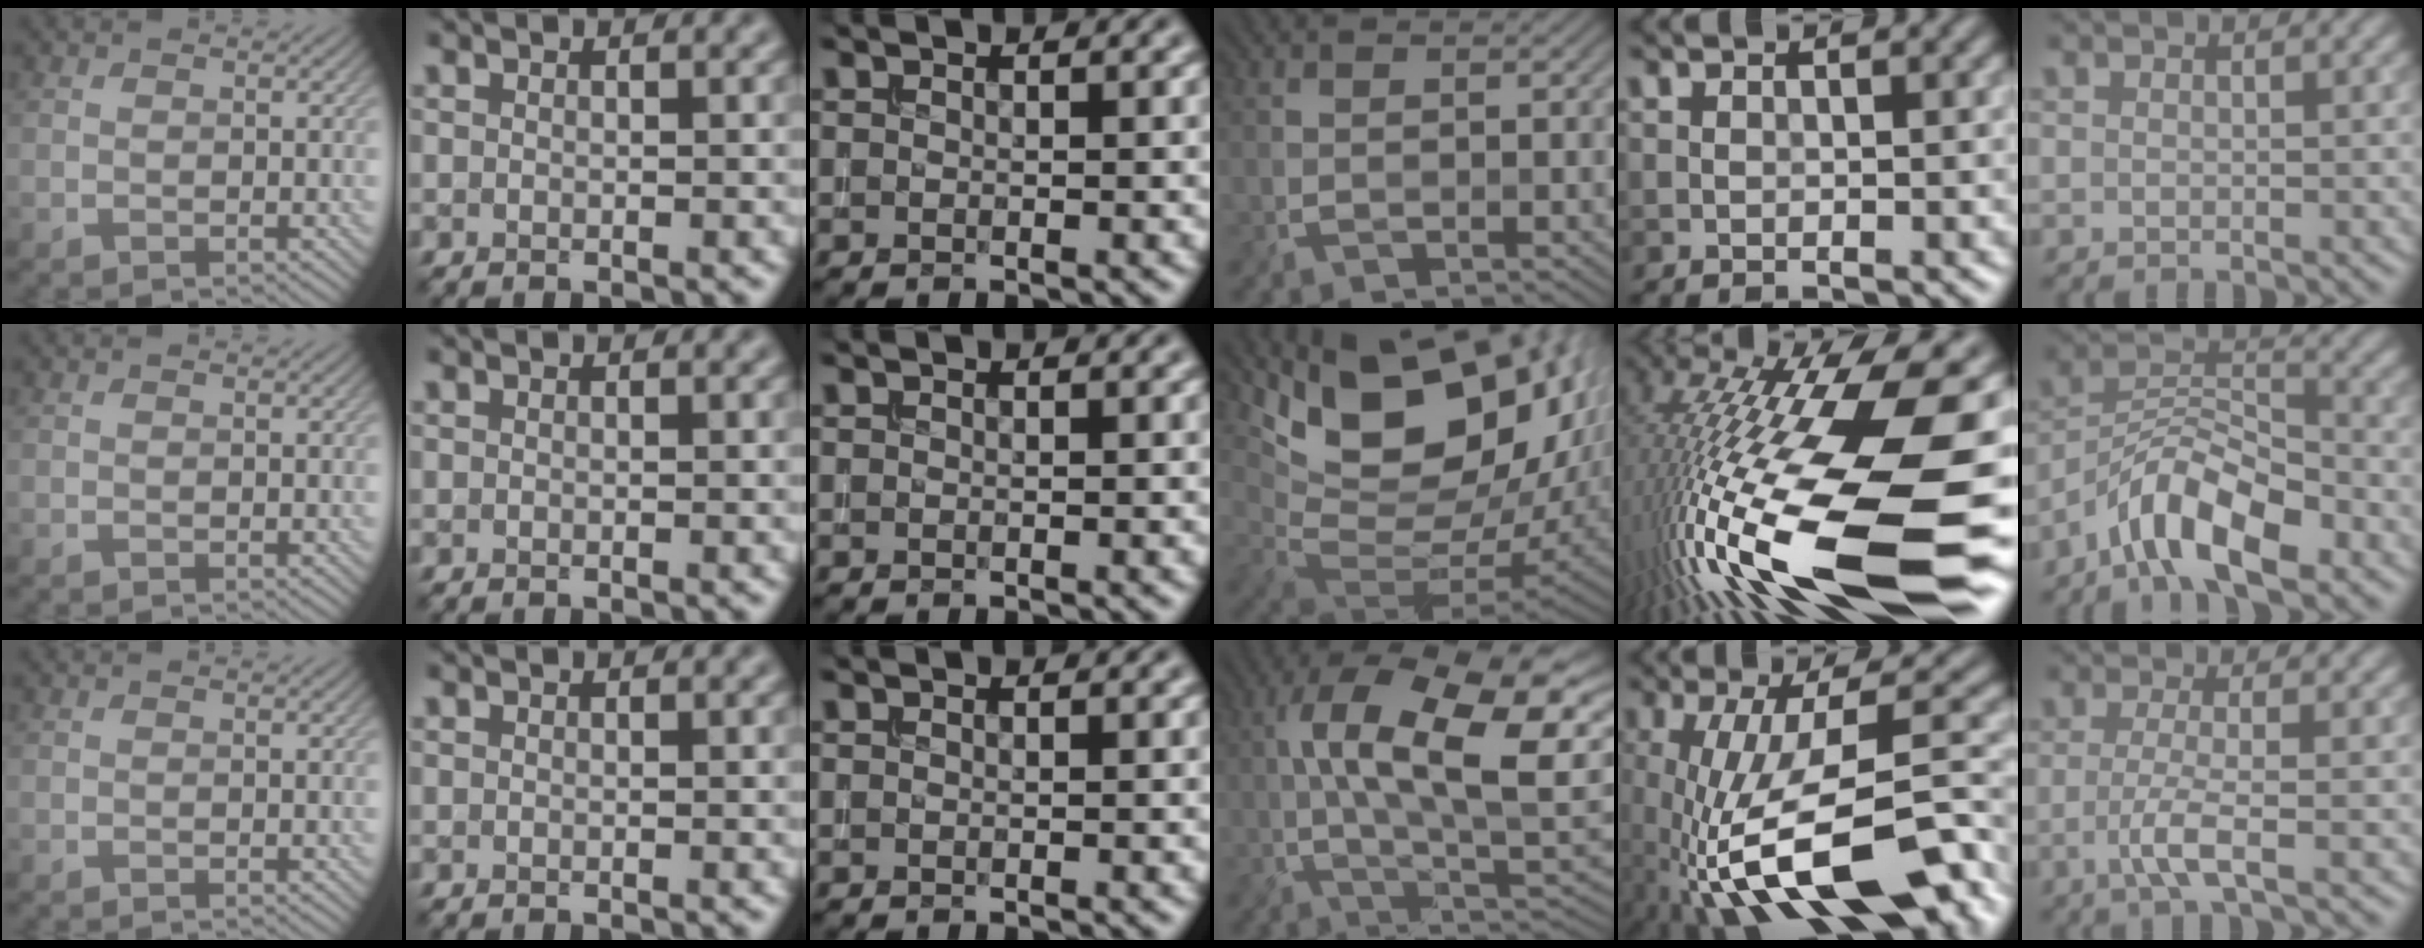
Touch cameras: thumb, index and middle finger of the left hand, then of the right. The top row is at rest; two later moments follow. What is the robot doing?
{"motion": "extract", "object": "bucket"}